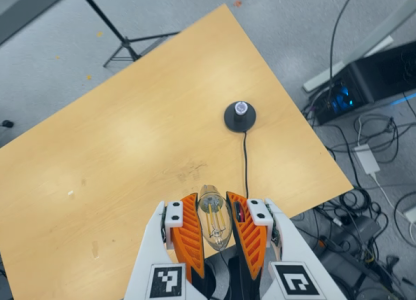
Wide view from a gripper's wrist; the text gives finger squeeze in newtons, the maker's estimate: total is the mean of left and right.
{"total": 22.1, "left": 23.7, "right": 20.4}